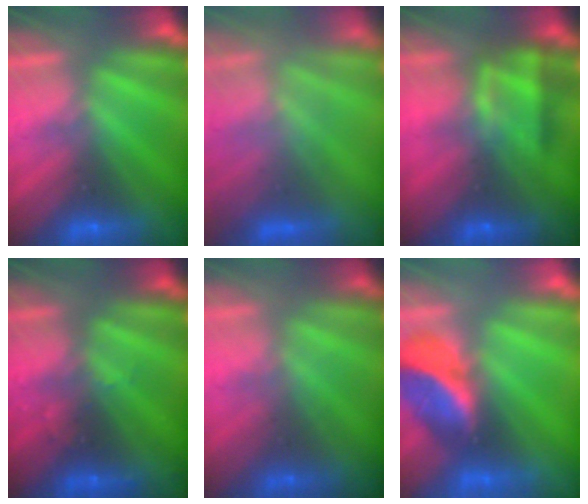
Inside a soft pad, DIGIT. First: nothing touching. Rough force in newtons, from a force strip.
{"total": 2.9}
{"total": 7.0}
{"total": 3.0}
{"total": 1.3}
{"total": 2.8}